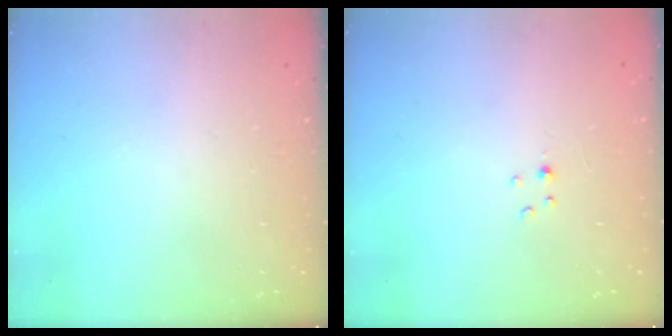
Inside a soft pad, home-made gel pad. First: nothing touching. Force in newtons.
{"total": 1.5, "press": 1.4, "slide": 0.2}